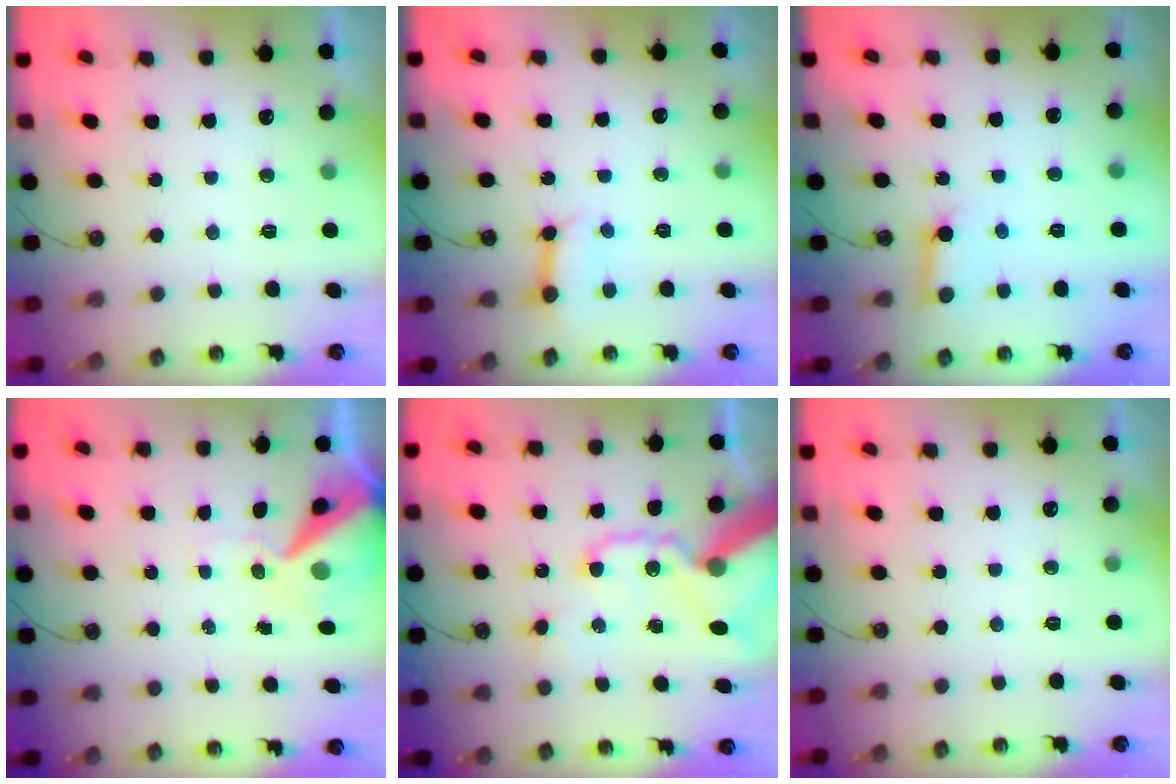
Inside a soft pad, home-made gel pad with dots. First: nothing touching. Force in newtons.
{"total": 6.8, "press": 6.7, "slide": 0.9}
{"total": 5.0, "press": 4.9, "slide": 0.6}
{"total": 12.0, "press": 11.8, "slide": 1.9}
{"total": 21.3, "press": 21.0, "slide": 3.5}
{"total": 0.0}